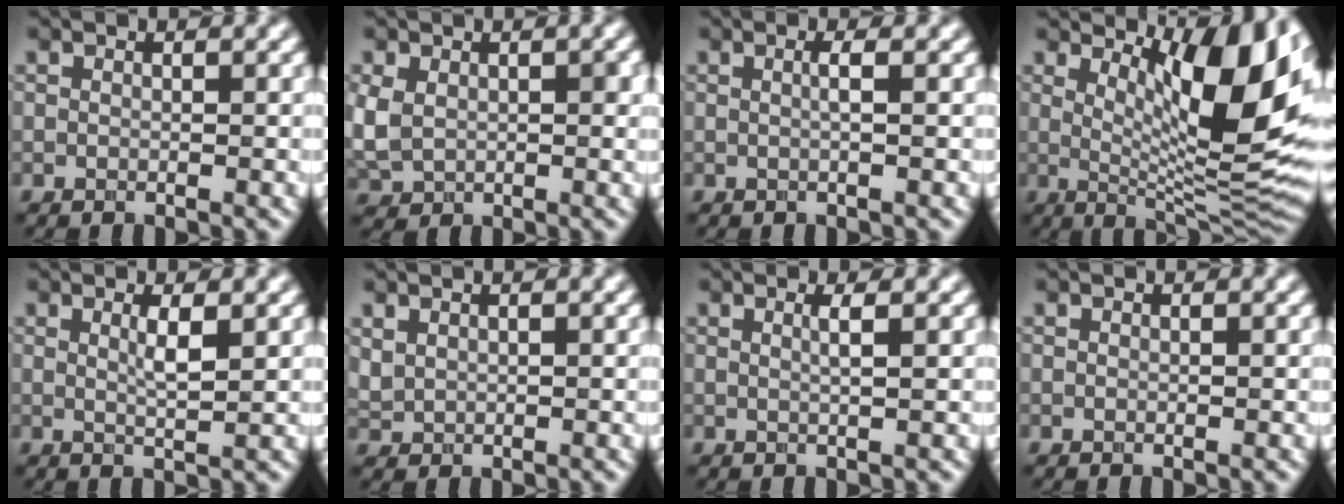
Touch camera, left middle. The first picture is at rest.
{"total": 4.0, "force": [0.3, 2.9, 2.8], "torque": [-0.073, -0.005, 0.014]}
{"total": 1.2, "force": [0.0, 0.2, 1.1], "torque": [-0.021, 0.004, -0.001]}
{"total": 11.6, "force": [3.7, 3.2, 10.5], "torque": [-0.151, -0.007, 0.073]}
{"total": 1.7, "force": [0.5, 0.2, 1.6], "torque": [-0.031, -0.002, 0.011]}
{"total": 0.7, "force": [0.6, 0.3, 0.1], "torque": [-0.012, -0.001, 0.026]}
{"total": 1.3, "force": [0.3, 0.3, 1.2], "torque": [-0.016, 0.003, 0.002]}
{"total": 0.0}